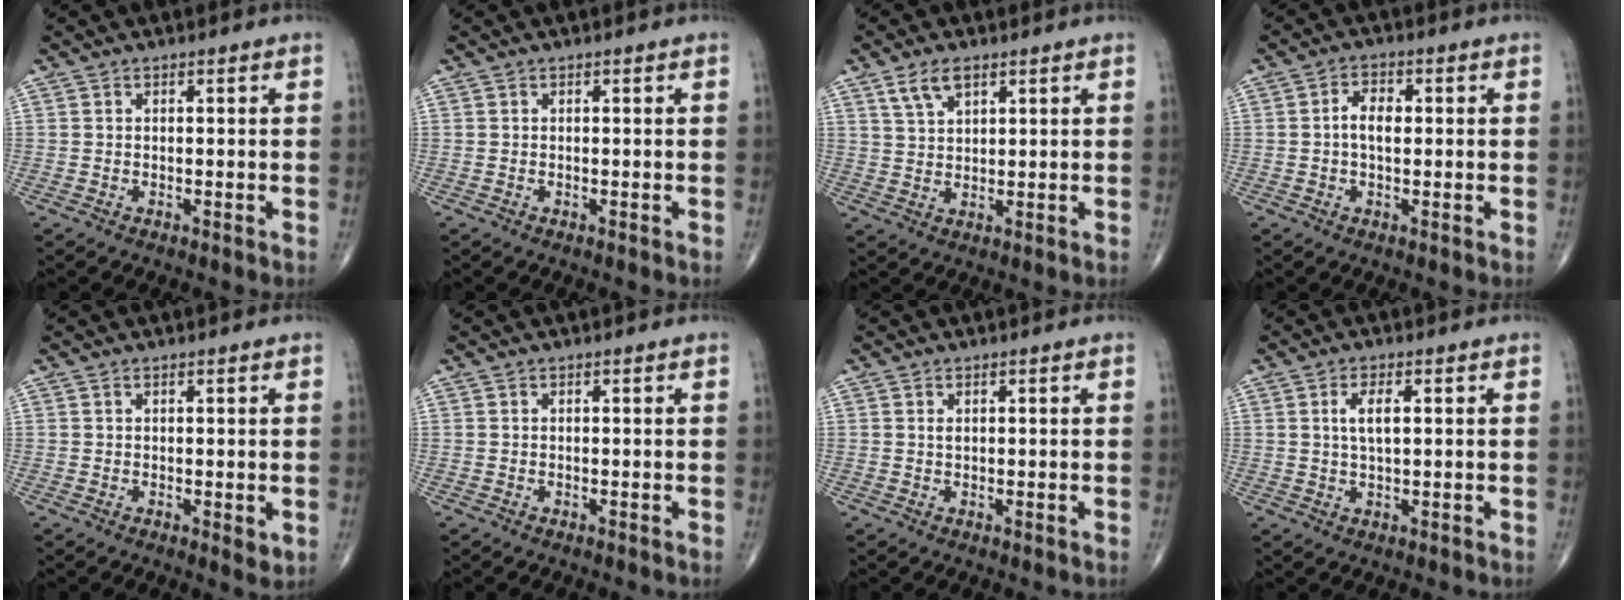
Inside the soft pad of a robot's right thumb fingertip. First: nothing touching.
{"total": 0.0}
{"total": 5.0, "force": [3.0, 2.4, 3.2], "torque": [-0.053, -0.009, 0.060]}
{"total": 3.9, "force": [0.2, 2.3, 3.2], "torque": [-0.053, 0.011, -0.002]}
{"total": 2.1, "force": [0.2, 0.7, 2.0], "torque": [-0.025, -0.009, 0.003]}
{"total": 0.0}
{"total": 0.8, "force": [0.3, 0.3, 0.7], "torque": [-0.010, -0.002, 0.006]}
{"total": 3.9, "force": [1.0, 1.4, 3.5], "torque": [-0.064, 0.000, 0.018]}